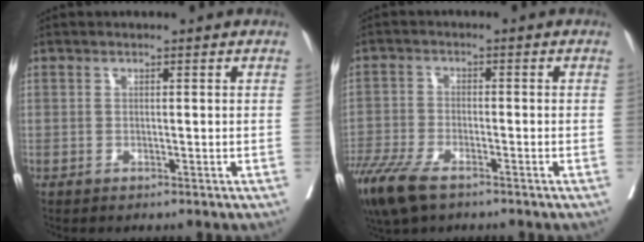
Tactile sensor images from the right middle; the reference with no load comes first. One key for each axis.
{"total": 9.5, "fx": -6.8, "fy": 3.0, "fz": 5.9, "tx": -0.117, "ty": -0.021, "tz": -0.120}